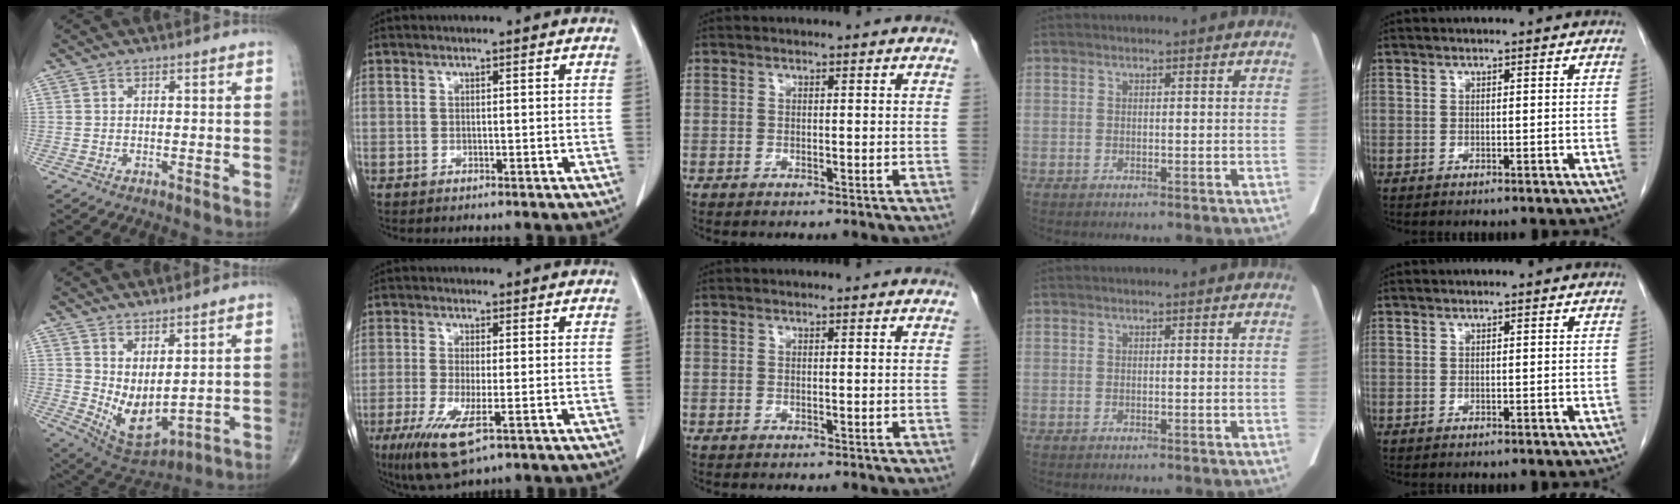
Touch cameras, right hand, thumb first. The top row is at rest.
{"thumb": {"total": 9.6, "force": [1.9, 4.6, 8.3], "torque": [-0.136, -0.033, 0.058]}, "index": {"total": 8.0, "force": [-3.4, 1.7, 7.0], "torque": [-0.140, -0.025, -0.056]}}